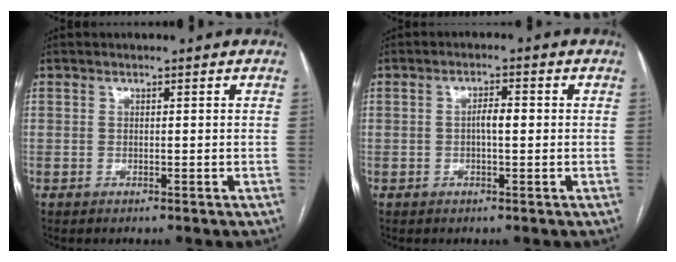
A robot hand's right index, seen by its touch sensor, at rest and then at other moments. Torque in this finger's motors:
{"motor_torque": [0.47, 0.07, 0.28, 0.05]}